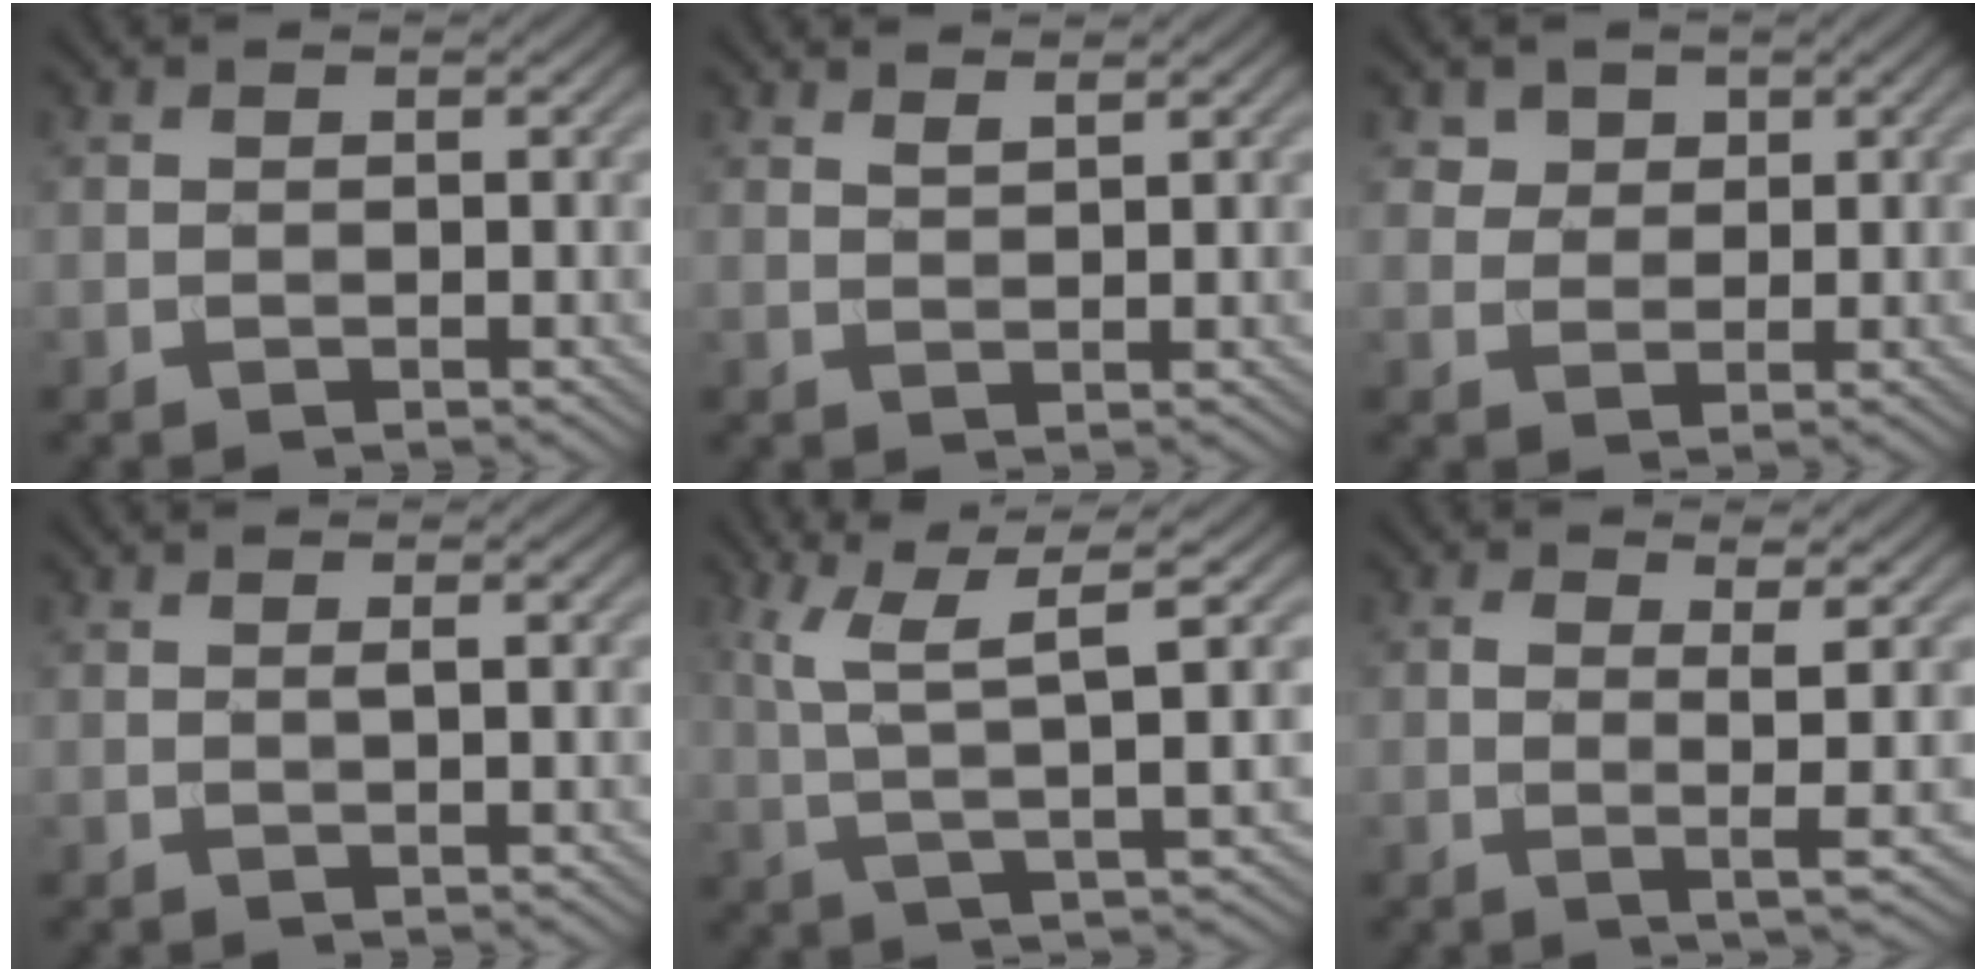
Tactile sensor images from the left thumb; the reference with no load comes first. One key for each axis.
{"total": 1.5, "fx": 1.3, "fy": 0.1, "fz": 0.7, "tx": -0.020, "ty": 0.003, "tz": 0.027}
{"total": 3.3, "fx": 2.0, "fy": 2.5, "fz": 0.9, "tx": -0.034, "ty": -0.016, "tz": 0.050}
{"total": 0.9, "fx": 0.2, "fy": -0.1, "fz": 0.8, "tx": -0.020, "ty": 0.005, "tz": 0.001}
{"total": 7.6, "fx": 2.5, "fy": 1.5, "fz": 7.0, "tx": -0.146, "ty": 0.014, "tz": 0.051}
{"total": 3.9, "fx": 0.4, "fy": 0.4, "fz": 3.9, "tx": -0.074, "ty": 0.005, "tz": 0.002}